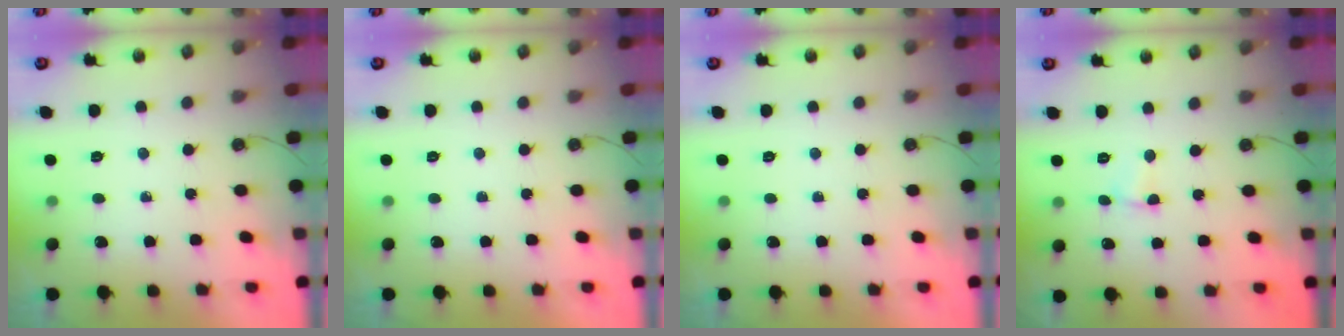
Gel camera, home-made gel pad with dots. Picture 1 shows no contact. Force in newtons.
{"total": 0.0}
{"total": 0.0}
{"total": 1.7, "press": 1.6, "slide": 0.4}